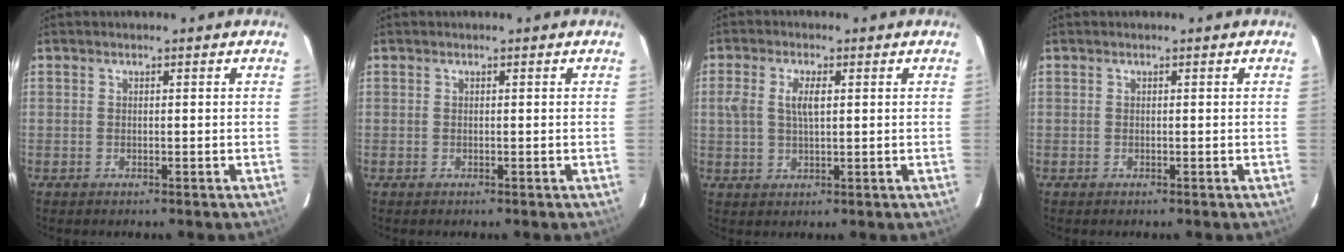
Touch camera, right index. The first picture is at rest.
{"total": 0.0}
{"total": 4.6, "force": [0.9, 2.1, 4.0], "torque": [-0.078, 0.006, 0.018]}
{"total": 0.0}